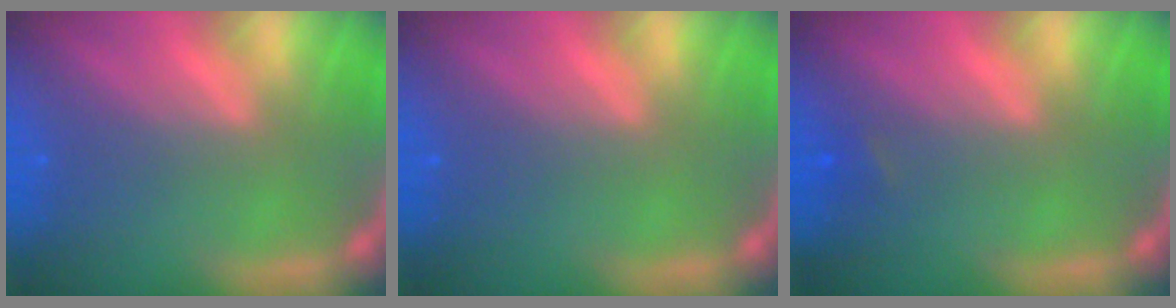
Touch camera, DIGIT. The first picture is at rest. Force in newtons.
{"total": 0.0}
{"total": 0.9}